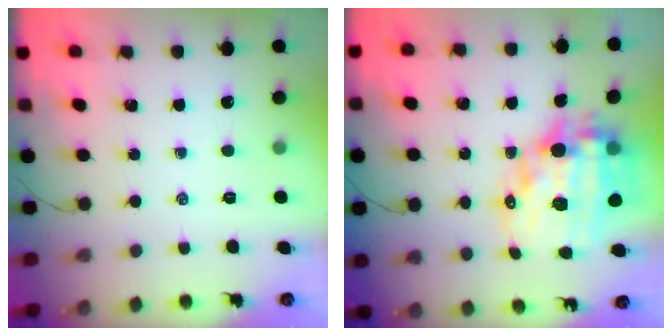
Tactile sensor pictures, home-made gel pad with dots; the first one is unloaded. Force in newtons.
{"total": 19.7, "press": 19.2, "slide": 4.4}